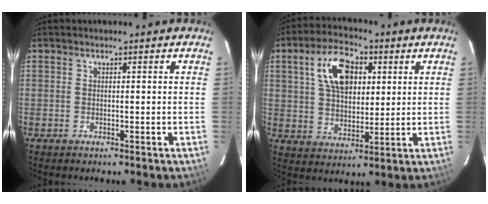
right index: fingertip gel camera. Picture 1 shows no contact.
{"total": 12.0, "force": [4.1, 7.0, 8.9], "torque": [-0.161, 0.026, 0.075]}